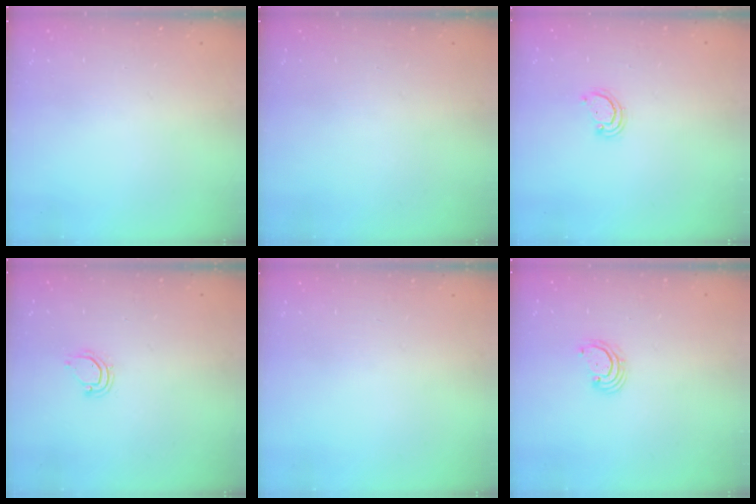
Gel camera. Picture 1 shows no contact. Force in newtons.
{"total": 0.0}
{"total": 2.3, "press": 2.3, "slide": 0.3}
{"total": 4.3, "press": 4.3, "slide": 0.3}
{"total": 0.0}
{"total": 2.7, "press": 2.7, "slide": 0.7}